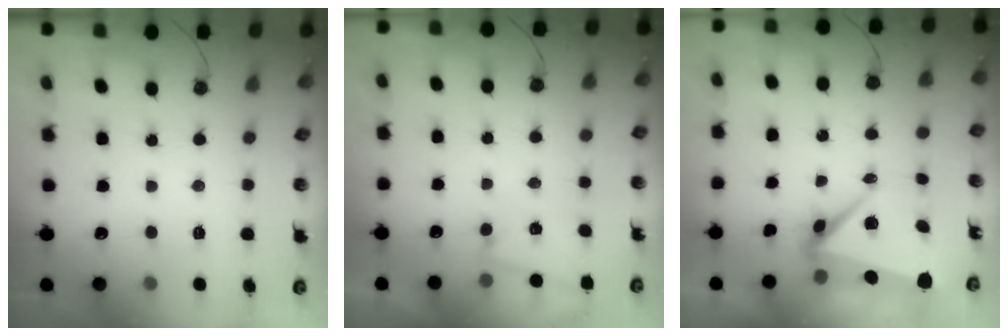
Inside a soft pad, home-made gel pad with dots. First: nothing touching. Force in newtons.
{"total": 2.8, "press": 1.5, "slide": 2.3}
{"total": 7.5, "press": 7.4, "slide": 1.2}